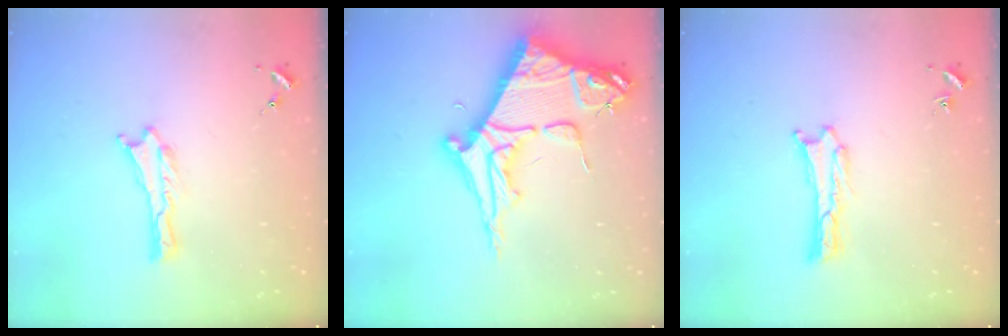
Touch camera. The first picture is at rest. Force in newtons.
{"total": 11.3, "press": 11.2, "slide": 1.2}
{"total": 0.8, "press": 0.8, "slide": 0.0}